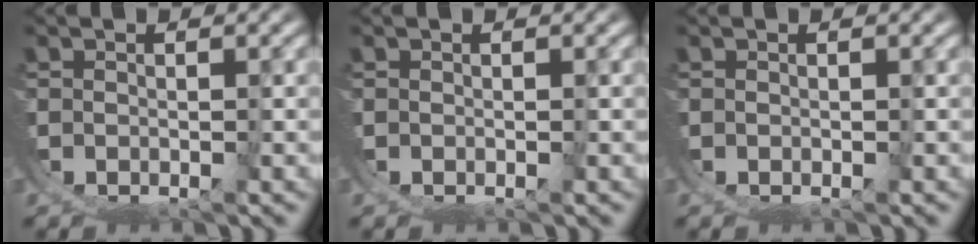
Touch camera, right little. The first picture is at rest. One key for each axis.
{"total": 0.0}
{"total": 0.0}